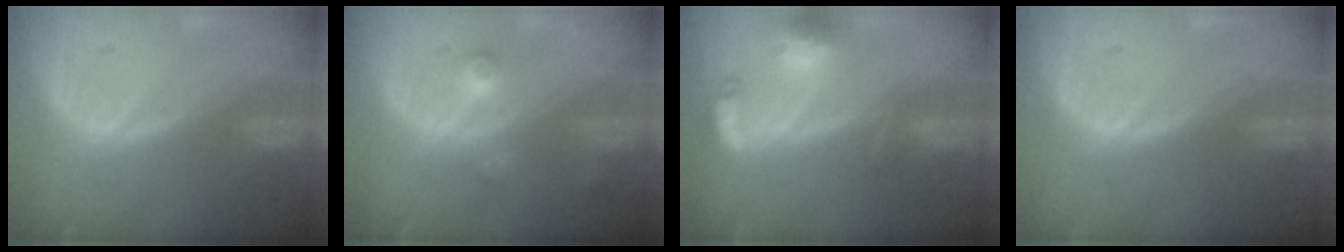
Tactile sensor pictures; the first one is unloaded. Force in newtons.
{"total": 3.6, "press": 3.4, "slide": 1.2}
{"total": 6.5, "press": 6.3, "slide": 1.8}
{"total": 0.0}